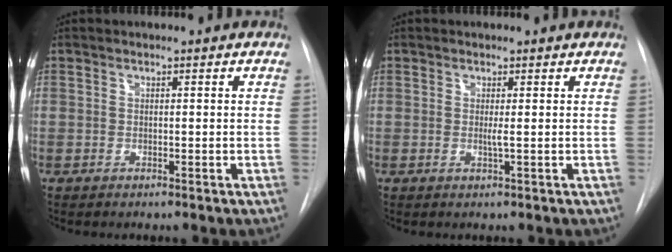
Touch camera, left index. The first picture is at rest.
{"total": 0.9, "force": [0.0, -0.3, 0.9], "torque": [-0.020, -0.005, -0.001]}